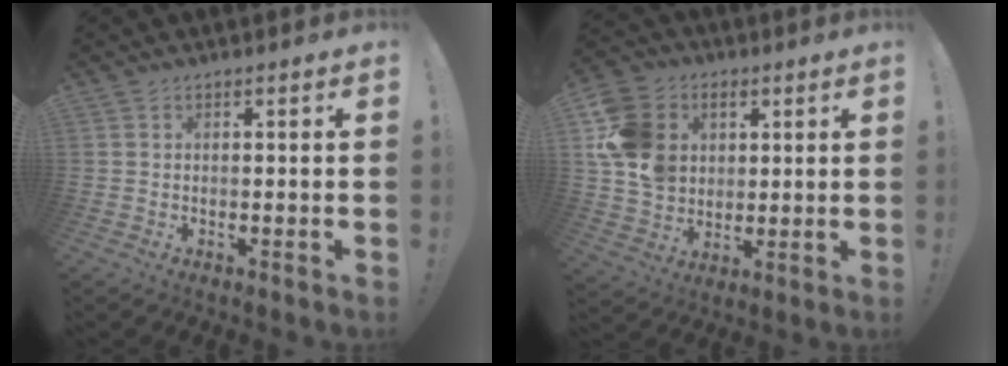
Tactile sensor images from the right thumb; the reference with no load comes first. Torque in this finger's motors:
{"motor_torque": [0.38, 1.90, 1.21, -0.11, 0.07]}